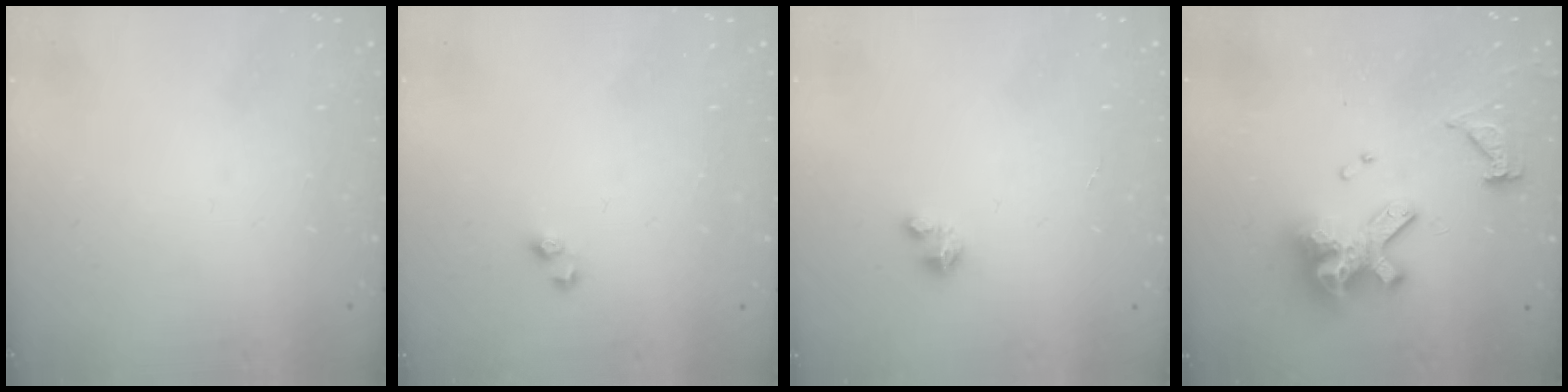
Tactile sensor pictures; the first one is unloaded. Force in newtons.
{"total": 3.1, "press": 3.0, "slide": 0.5}
{"total": 0.7, "press": 0.7, "slide": 0.2}
{"total": 13.5, "press": 13.4, "slide": 1.5}